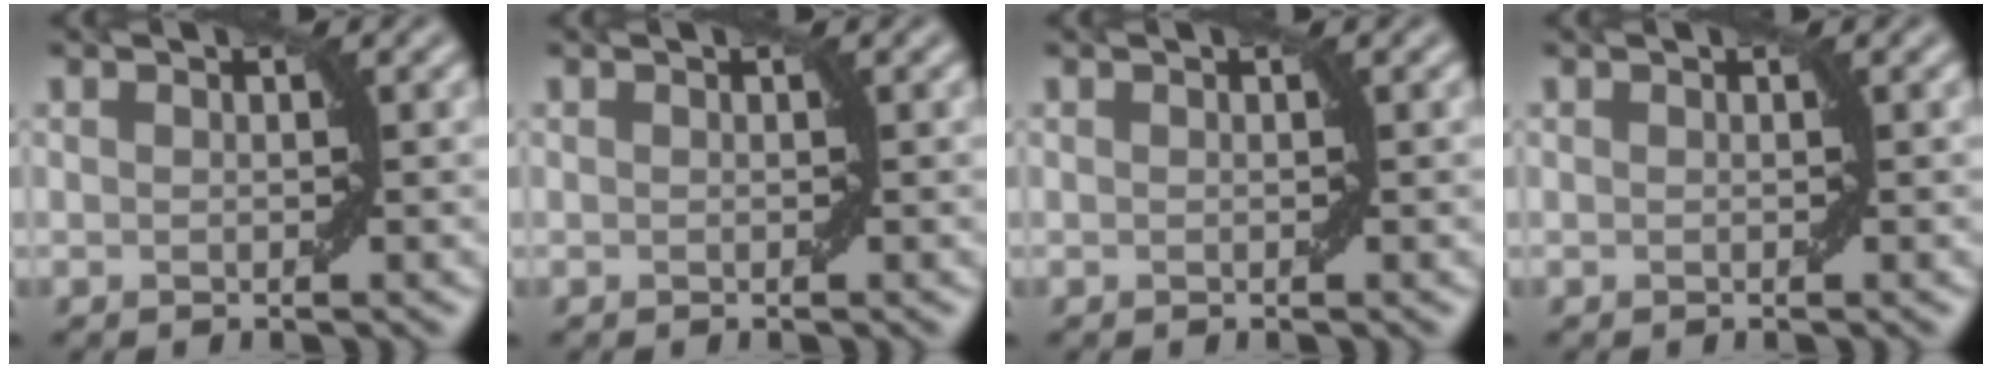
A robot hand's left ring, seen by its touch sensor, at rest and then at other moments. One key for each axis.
{"total": 0.0}
{"total": 0.0}
{"total": 0.0}